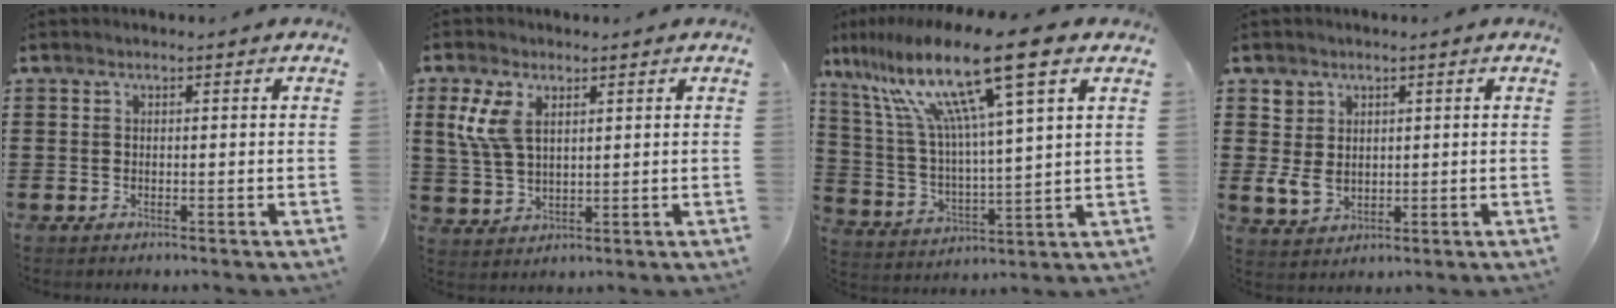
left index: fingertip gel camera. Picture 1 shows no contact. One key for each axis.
{"total": 6.7, "fx": 2.7, "fy": 3.5, "fz": 5.0, "tx": -0.122, "ty": 0.003, "tz": 0.046}
{"total": 15.8, "fx": 10.1, "fy": 1.5, "fz": 12.1, "tx": -0.257, "ty": -0.043, "tz": 0.162}
{"total": 4.4, "fx": 0.8, "fy": 3.7, "fz": 2.3, "tx": -0.059, "ty": 0.006, "tz": 0.016}